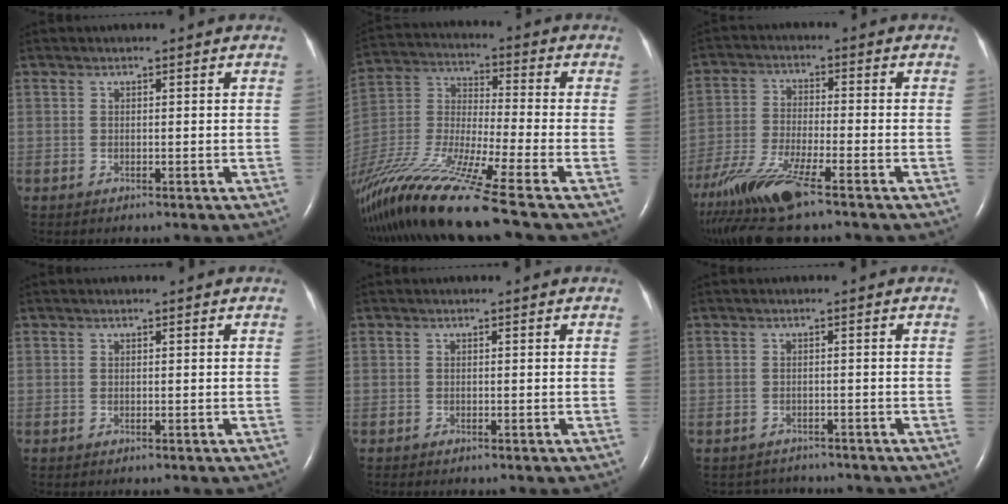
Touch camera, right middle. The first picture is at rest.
{"total": 21.5, "force": [-16.8, -1.2, 13.3], "torque": [-0.314, -0.055, -0.321]}
{"total": 13.2, "force": [-9.3, 1.3, 9.3], "torque": [-0.193, -0.035, -0.172]}
{"total": 0.0}
{"total": 0.0}
{"total": 3.2, "force": [-3.1, 0.8, -0.4], "torque": [0.006, -0.001, -0.044]}